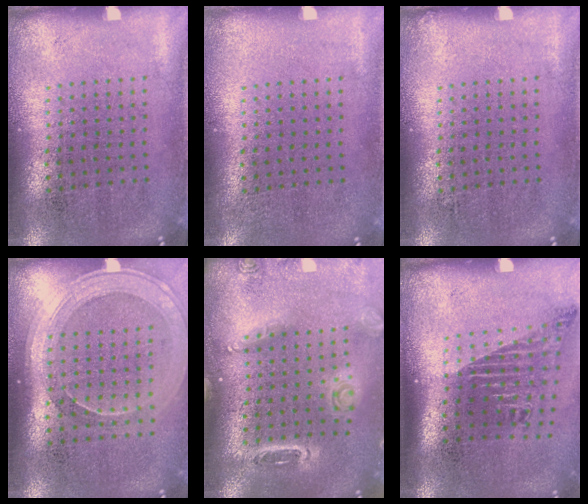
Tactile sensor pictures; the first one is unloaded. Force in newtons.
{"total": 0.0}
{"total": 0.0}
{"total": 1.8, "press": 1.6, "slide": 0.8}
{"total": 1.5, "press": 1.5, "slide": 0.1}
{"total": 1.8, "press": 1.2, "slide": 1.3}